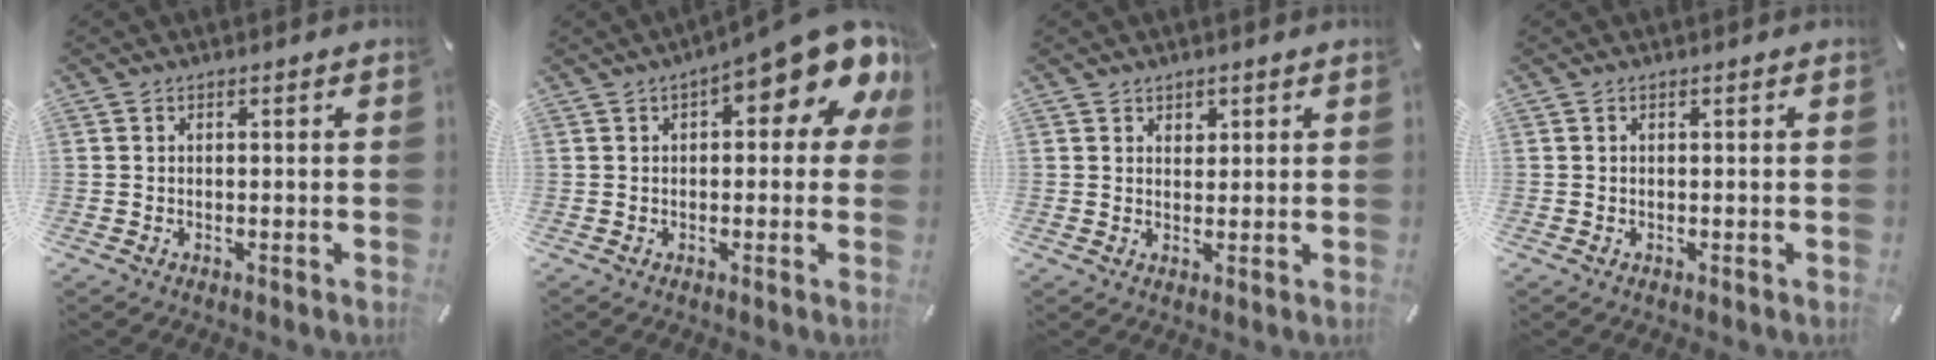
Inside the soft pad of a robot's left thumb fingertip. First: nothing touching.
{"total": 13.3, "force": [6.3, 4.4, 10.8], "torque": [-0.145, -0.042, 0.103]}
{"total": 1.9, "force": [1.1, 1.5, 0.1], "torque": [0.013, -0.005, 0.017]}
{"total": 0.0}